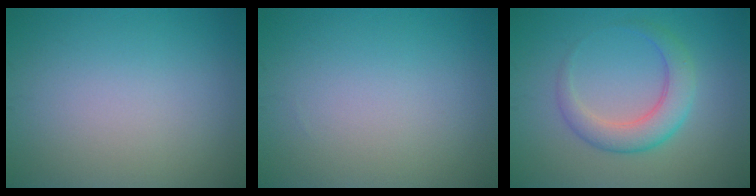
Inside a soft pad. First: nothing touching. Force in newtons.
{"total": 0.0}
{"total": 3.8, "press": 3.8, "slide": 0.2}